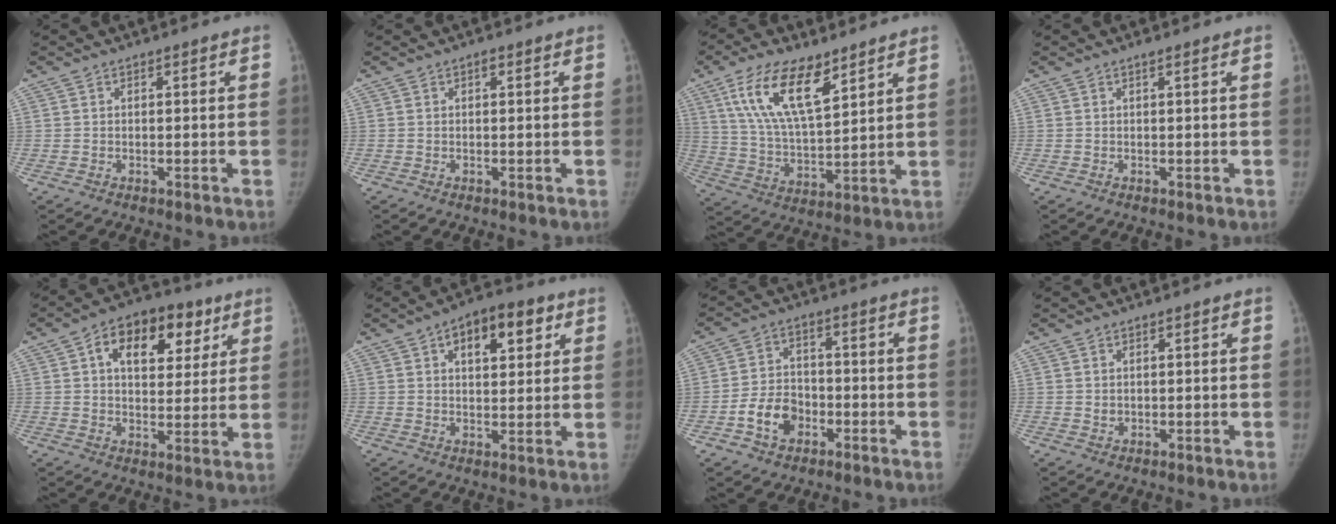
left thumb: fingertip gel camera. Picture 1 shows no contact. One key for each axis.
{"total": 0.8, "fx": 0.3, "fy": 0.2, "fz": 0.7, "tx": -0.014, "ty": 0.002, "tz": 0.001}
{"total": 14.8, "fx": 8.2, "fy": 5.4, "fz": 11.0, "tx": -0.194, "ty": -0.034, "tz": 0.161}
{"total": 0.8, "fx": 0.2, "fy": -0.2, "fz": 0.7, "tx": -0.020, "ty": 0.003, "tz": 0.003}
{"total": 14.7, "fx": 6.0, "fy": 9.0, "fz": 9.9, "tx": -0.106, "ty": -0.001, "tz": 0.091}
{"total": 11.1, "fx": 4.7, "fy": 5.6, "fz": 8.4, "tx": -0.090, "ty": 0.002, "tz": 0.066}
{"total": 8.1, "fx": -3.4, "fy": 5.8, "fz": 4.4, "tx": -0.062, "ty": 0.027, "tz": -0.061}
{"total": 0.9, "fx": 0.2, "fy": 0.7, "fz": 0.6, "tx": -0.008, "ty": -0.002, "tz": 0.007}